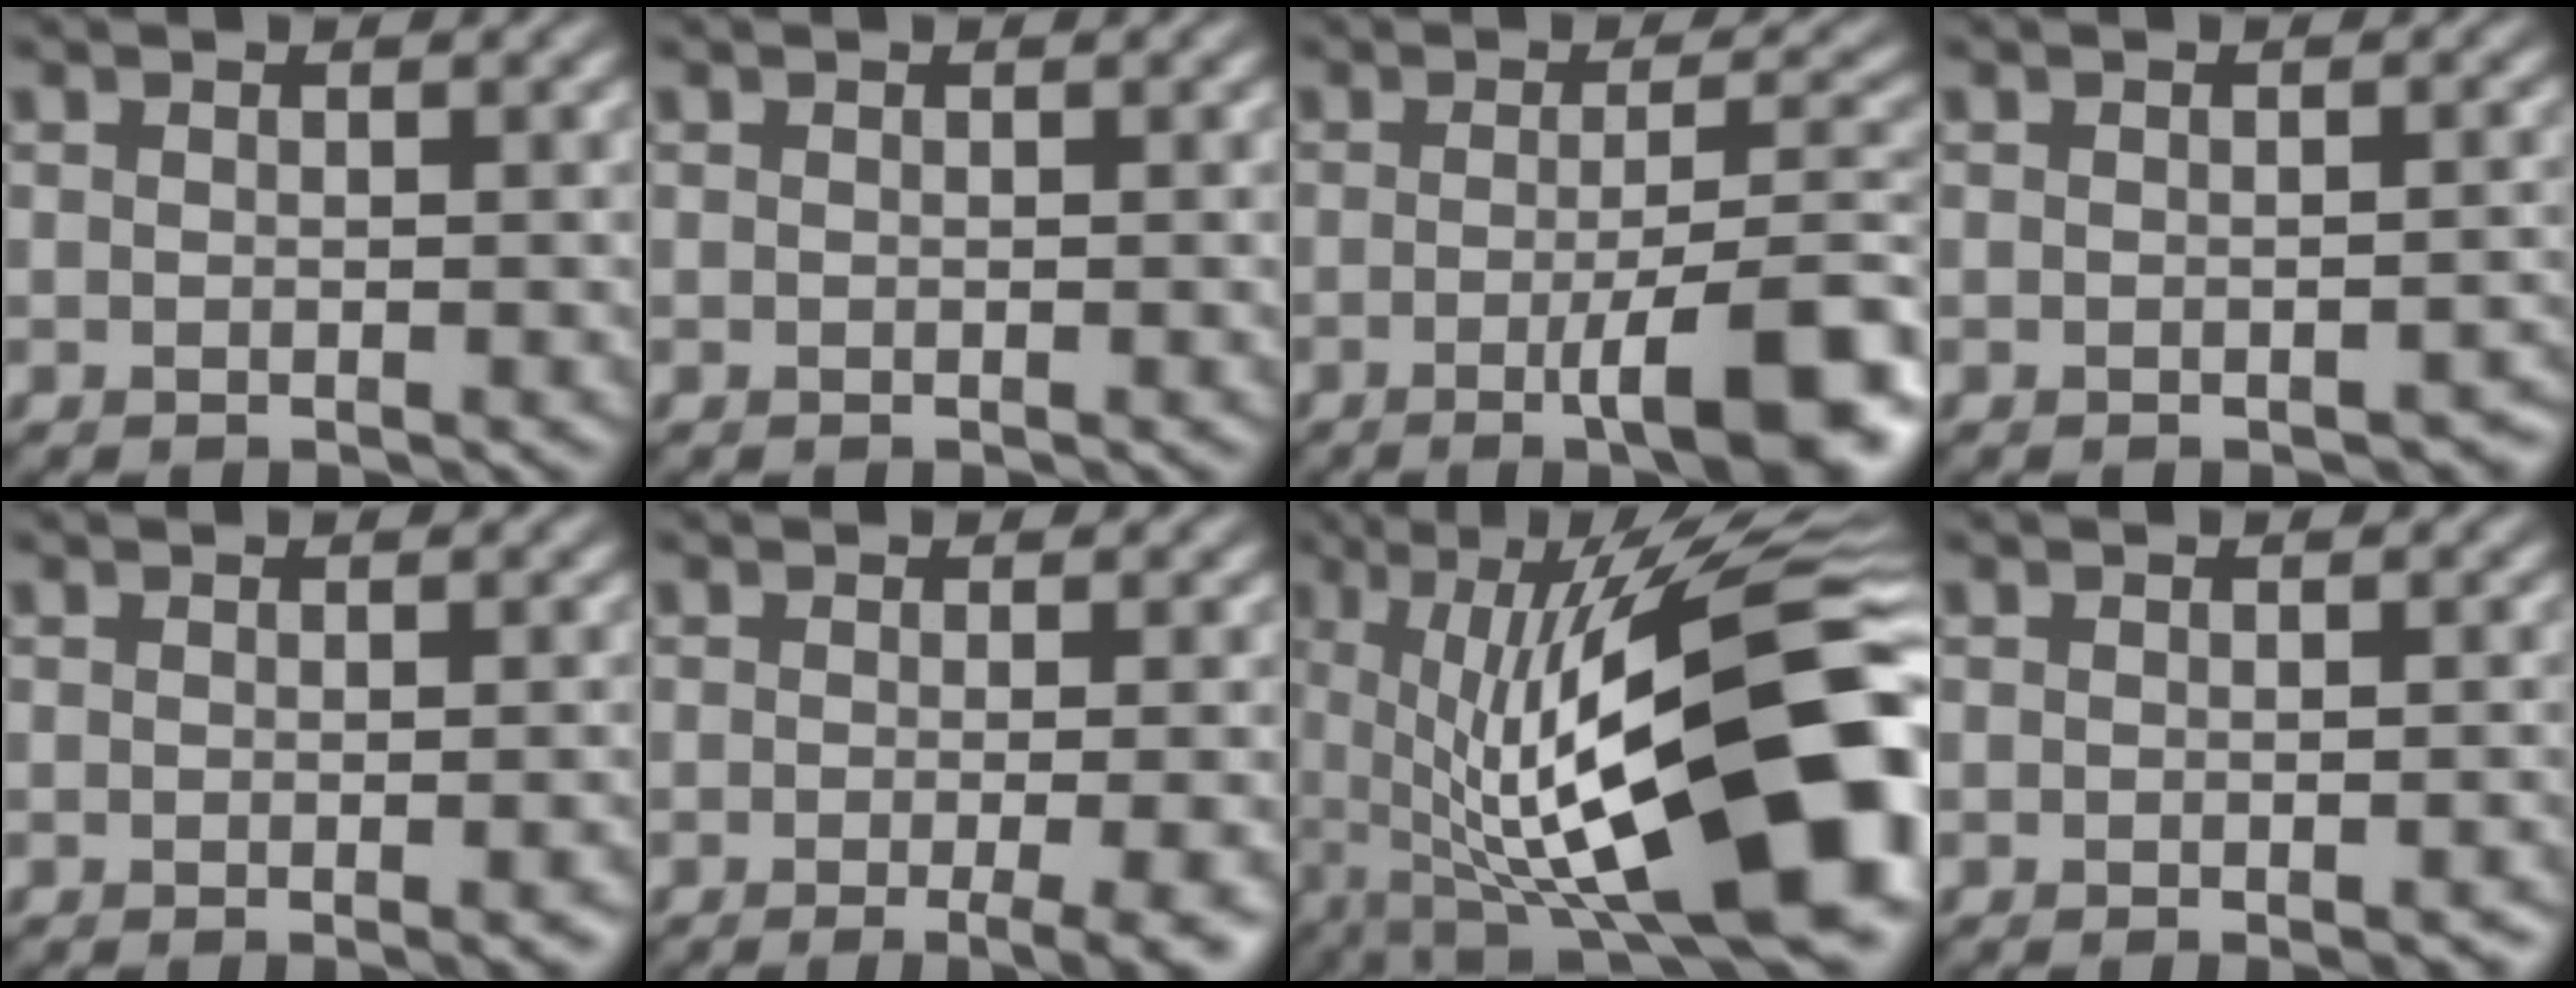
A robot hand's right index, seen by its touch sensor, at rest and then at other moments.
{"total": 0.0}
{"total": 9.9, "force": [-3.5, 2.4, 9.0], "torque": [-0.110, 0.000, -0.049]}
{"total": 1.6, "force": [-1.0, 0.6, 1.2], "torque": [-0.013, 0.003, -0.009]}
{"total": 2.4, "force": [-0.8, 0.8, 2.2], "torque": [-0.016, -0.001, -0.007]}
{"total": 5.5, "force": [-2.0, 1.7, 4.9], "torque": [-0.040, -0.002, -0.025]}
{"total": 18.7, "force": [-1.7, 6.1, 17.5], "torque": [-0.252, 0.019, -0.028]}
{"total": 2.3, "force": [-1.3, 0.6, 1.8], "torque": [-0.012, -0.002, -0.011]}